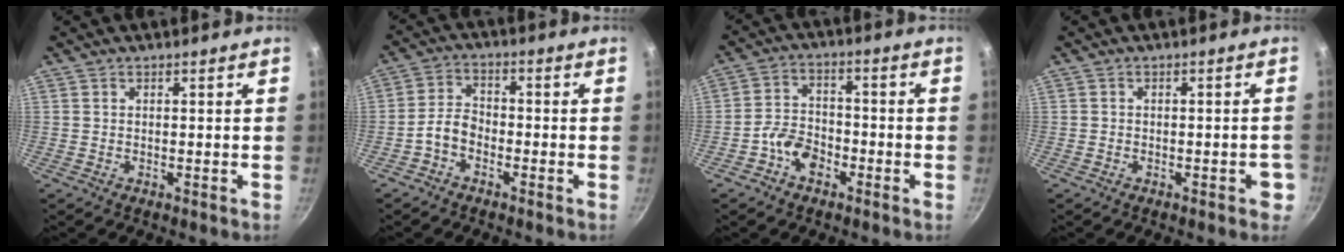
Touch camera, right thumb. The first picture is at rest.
{"total": 4.5, "force": [-2.4, 2.8, 2.6], "torque": [-0.047, 0.034, -0.056]}
{"total": 6.3, "force": [-3.4, 4.1, 3.4], "torque": [-0.045, 0.035, -0.068]}
{"total": 3.0, "force": [-1.4, 1.5, 2.2], "torque": [-0.009, 0.017, -0.015]}